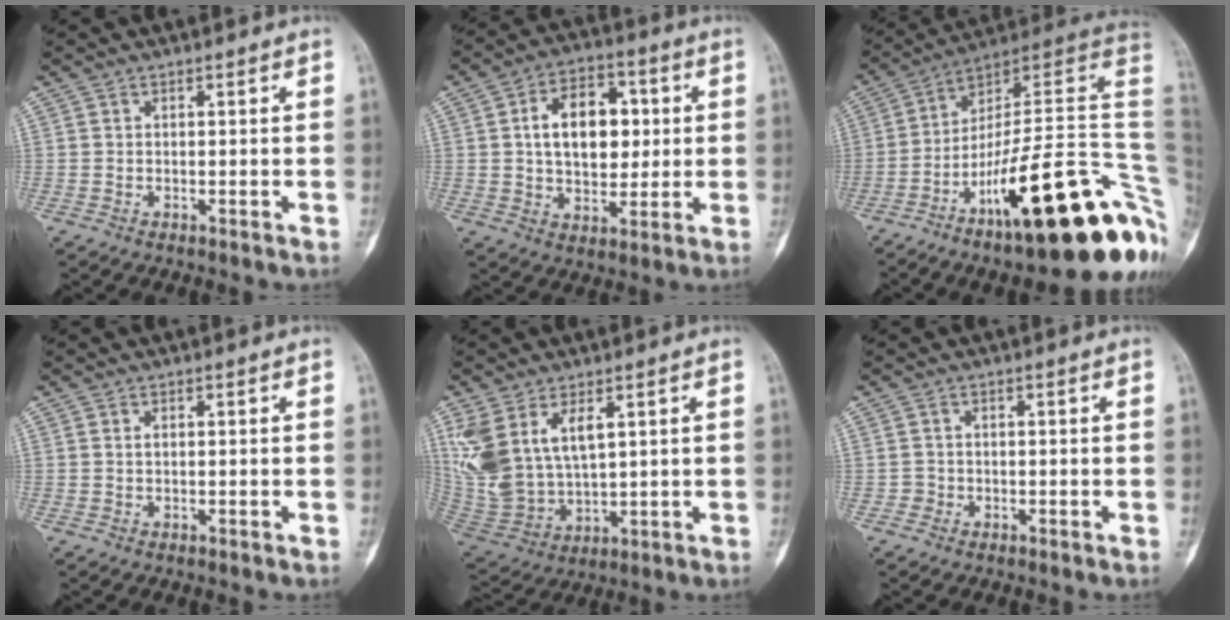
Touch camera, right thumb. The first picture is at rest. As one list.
[{"total": 14.0, "force": [2.2, 9.1, 10.4], "torque": [-0.122, 0.010, 0.035]}, {"total": 27.4, "force": [-8.1, 6.9, 25.3], "torque": [-0.272, 0.080, -0.117]}, {"total": 0.5, "force": [0.2, 0.3, 0.4], "torque": [-0.003, 0.002, 0.004]}, {"total": 14.6, "force": [5.7, 8.3, 10.5], "torque": [-0.217, -0.018, 0.137]}, {"total": 1.1, "force": [-0.4, 1.0, -0.2], "torque": [0.016, 0.009, -0.014]}]